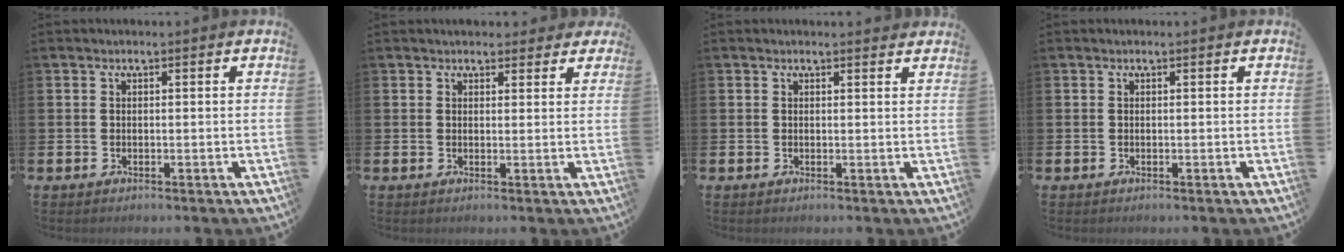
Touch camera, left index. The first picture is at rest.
{"total": 2.3, "force": [2.1, 1.1, 0.1], "torque": [0.010, -0.006, 0.034]}
{"total": 0.7, "force": [0.6, 0.0, 0.1], "torque": [0.005, -0.003, 0.011]}
{"total": 0.0}